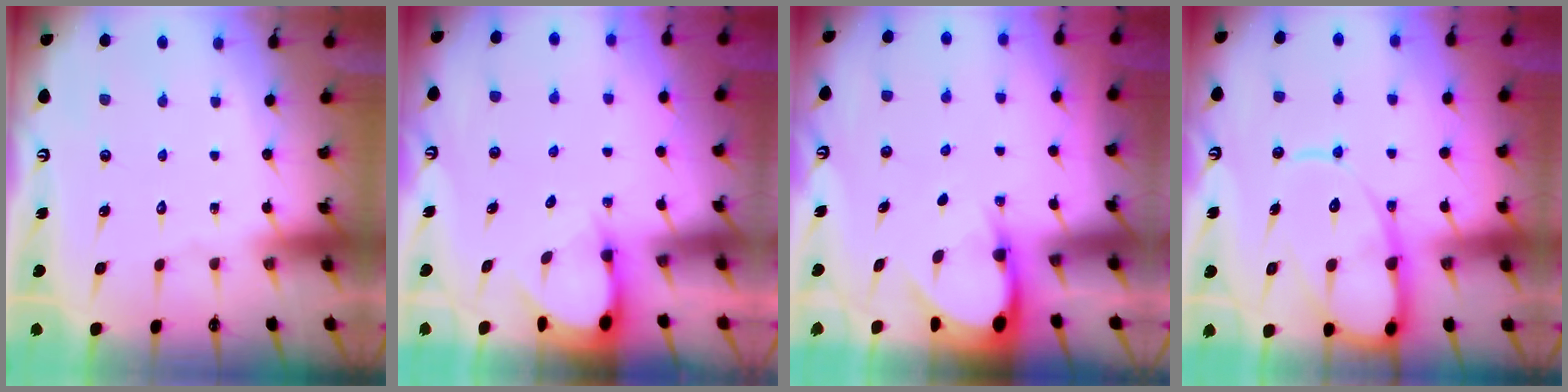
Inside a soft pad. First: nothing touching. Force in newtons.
{"total": 2.6, "press": 2.5, "slide": 0.4}
{"total": 4.1, "press": 4.1, "slide": 0.2}
{"total": 14.1, "press": 14.0, "slide": 1.4}